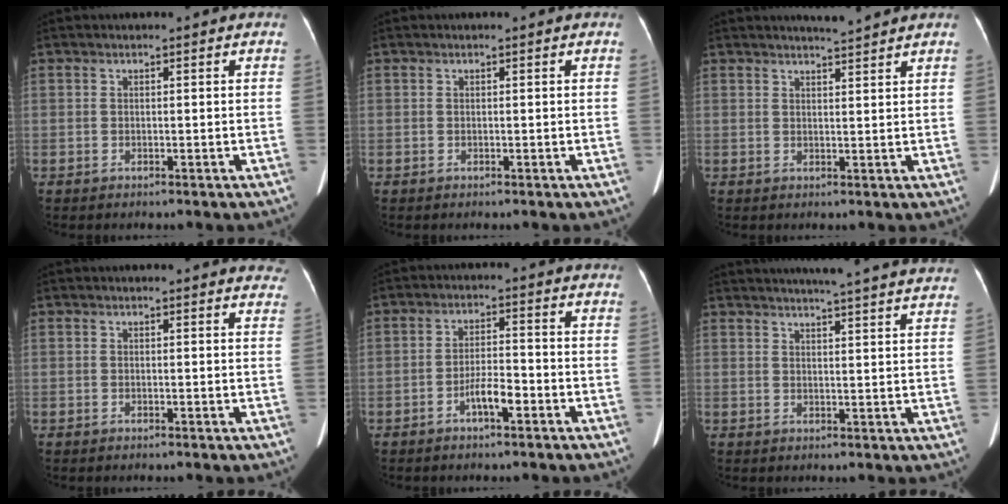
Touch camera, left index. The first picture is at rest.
{"total": 0.0}
{"total": 3.1, "force": [2.9, -0.7, 0.8], "torque": [-0.014, -0.003, 0.046]}
{"total": 5.5, "force": [5.2, 1.6, 0.8], "torque": [0.016, -0.007, 0.029]}
{"total": 4.2, "force": [-2.3, 1.0, 3.4], "torque": [-0.064, 0.006, -0.043]}
{"total": 19.5, "force": [18.0, 0.5, 7.5], "torque": [-0.105, -0.012, 0.216]}